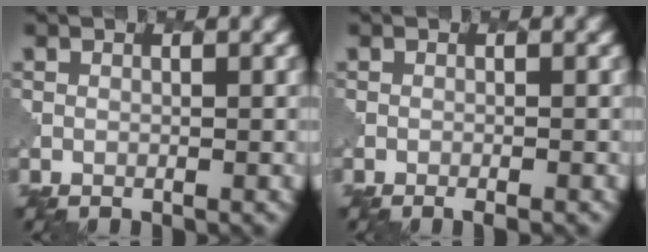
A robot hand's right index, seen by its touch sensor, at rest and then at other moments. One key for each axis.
{"total": 0.9, "fx": -0.5, "fy": 0.1, "fz": 0.7, "tx": -0.004, "ty": -0.002, "tz": -0.009}